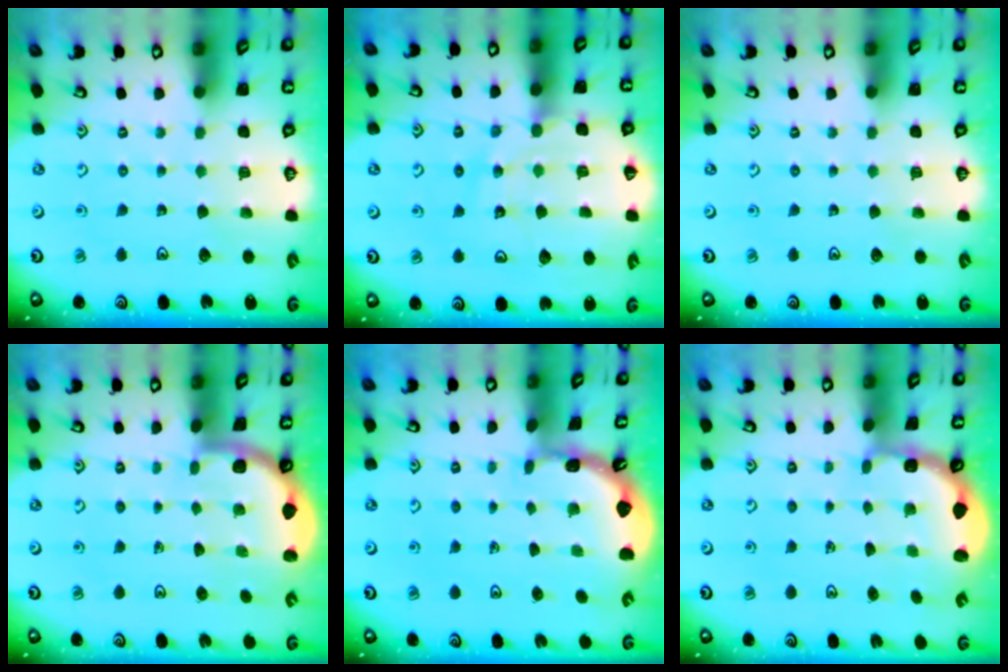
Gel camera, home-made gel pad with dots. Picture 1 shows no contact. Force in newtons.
{"total": 14.2, "press": 14.1, "slide": 1.7}
{"total": 0.0}
{"total": 2.2, "press": 2.2, "slide": 0.1}
{"total": 1.8, "press": 1.8, "slide": 0.1}
{"total": 2.4, "press": 1.7, "slide": 1.6}